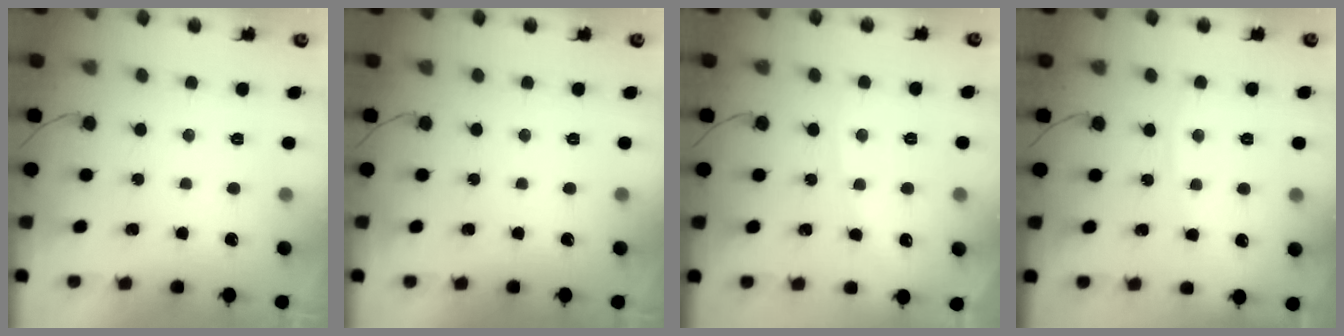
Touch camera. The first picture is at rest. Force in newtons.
{"total": 0.0}
{"total": 2.4, "press": 2.4, "slide": 0.4}
{"total": 4.0, "press": 4.0, "slide": 0.5}